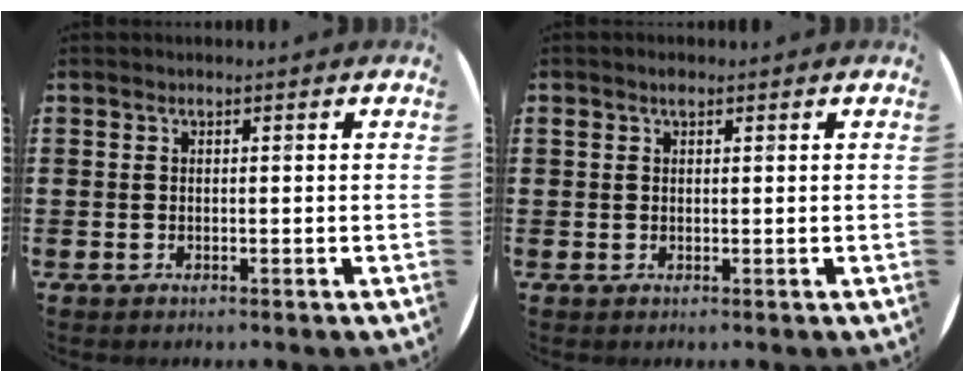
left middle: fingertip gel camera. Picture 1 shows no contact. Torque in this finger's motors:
{"motor_torque": [0.36, -0.24, 0.00, 0.00]}